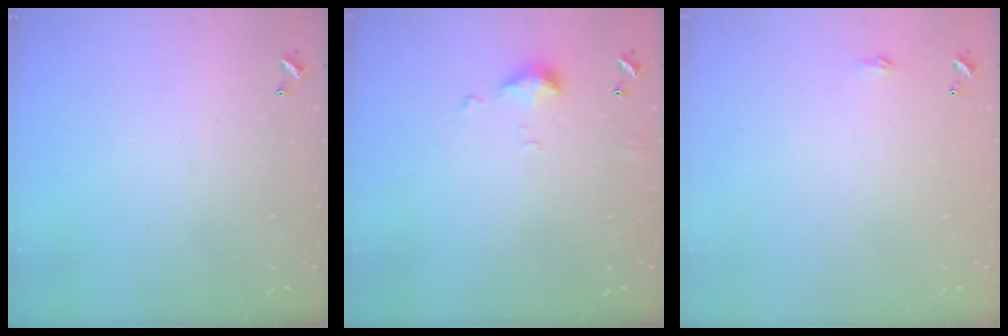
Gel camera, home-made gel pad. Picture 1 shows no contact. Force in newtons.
{"total": 6.4, "press": 6.3, "slide": 0.9}
{"total": 2.3, "press": 2.3, "slide": 0.4}